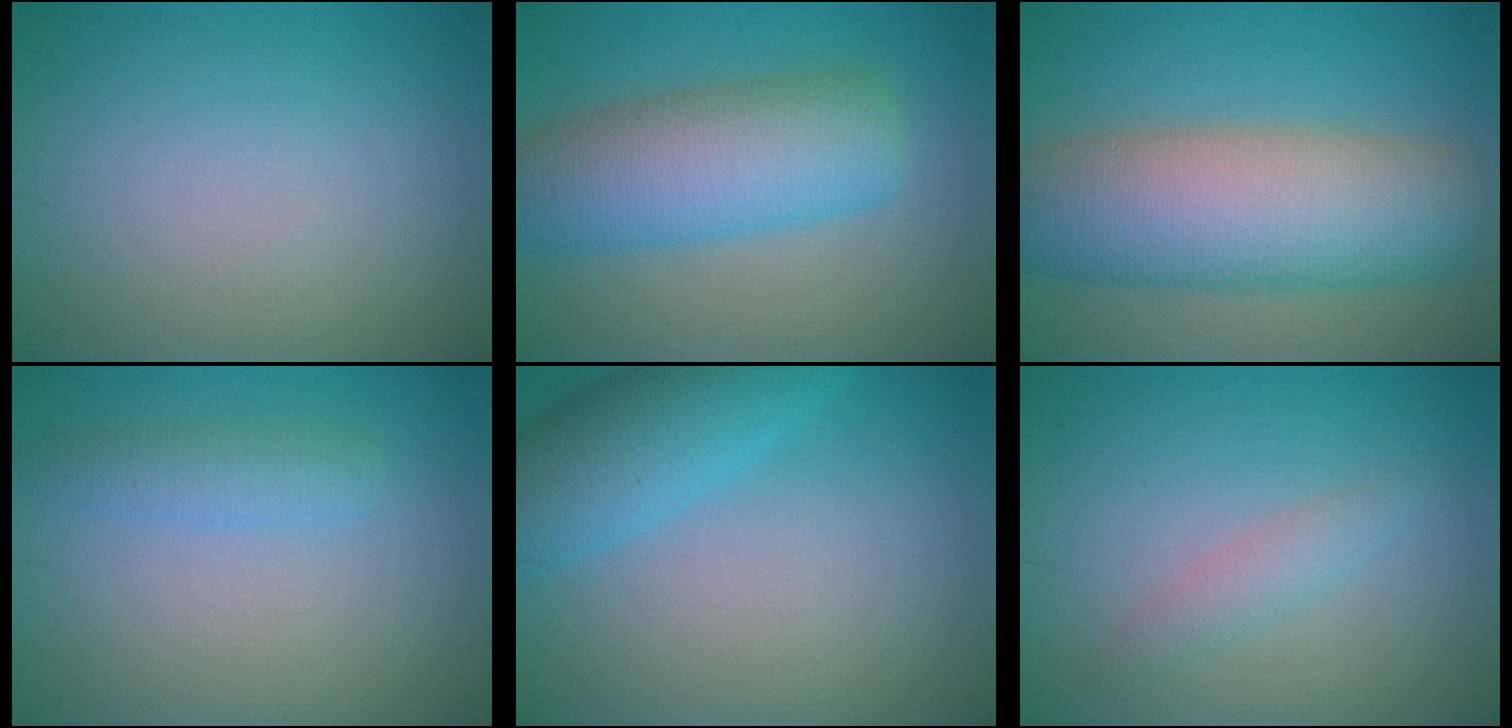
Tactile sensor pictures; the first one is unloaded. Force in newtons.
{"total": 8.4, "press": 8.4, "slide": 0.3}
{"total": 11.7, "press": 11.7, "slide": 0.5}
{"total": 2.2, "press": 2.2, "slide": 0.1}
{"total": 5.8, "press": 5.8, "slide": 0.2}
{"total": 1.6, "press": 1.6, "slide": 0.1}